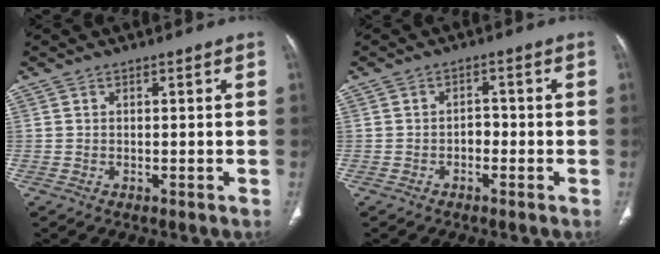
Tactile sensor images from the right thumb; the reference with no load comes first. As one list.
[{"total": 2.0, "force": [-0.9, 1.4, 1.1], "torque": [-0.004, 0.012, -0.018]}]